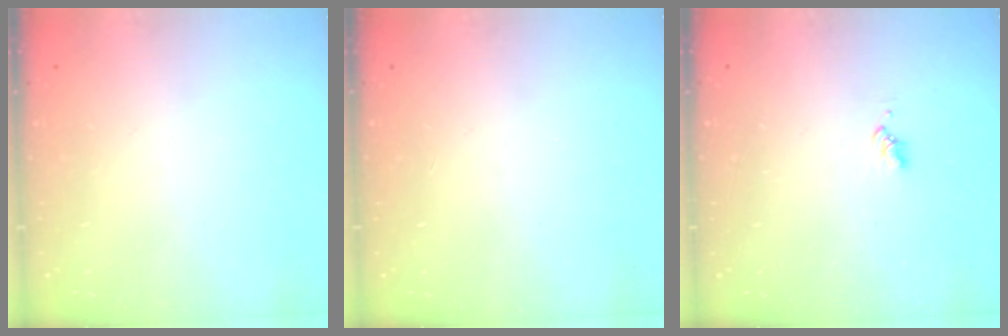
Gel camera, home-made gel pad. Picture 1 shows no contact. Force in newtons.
{"total": 1.1, "press": 1.1, "slide": 0.1}
{"total": 1.6, "press": 1.6, "slide": 0.3}